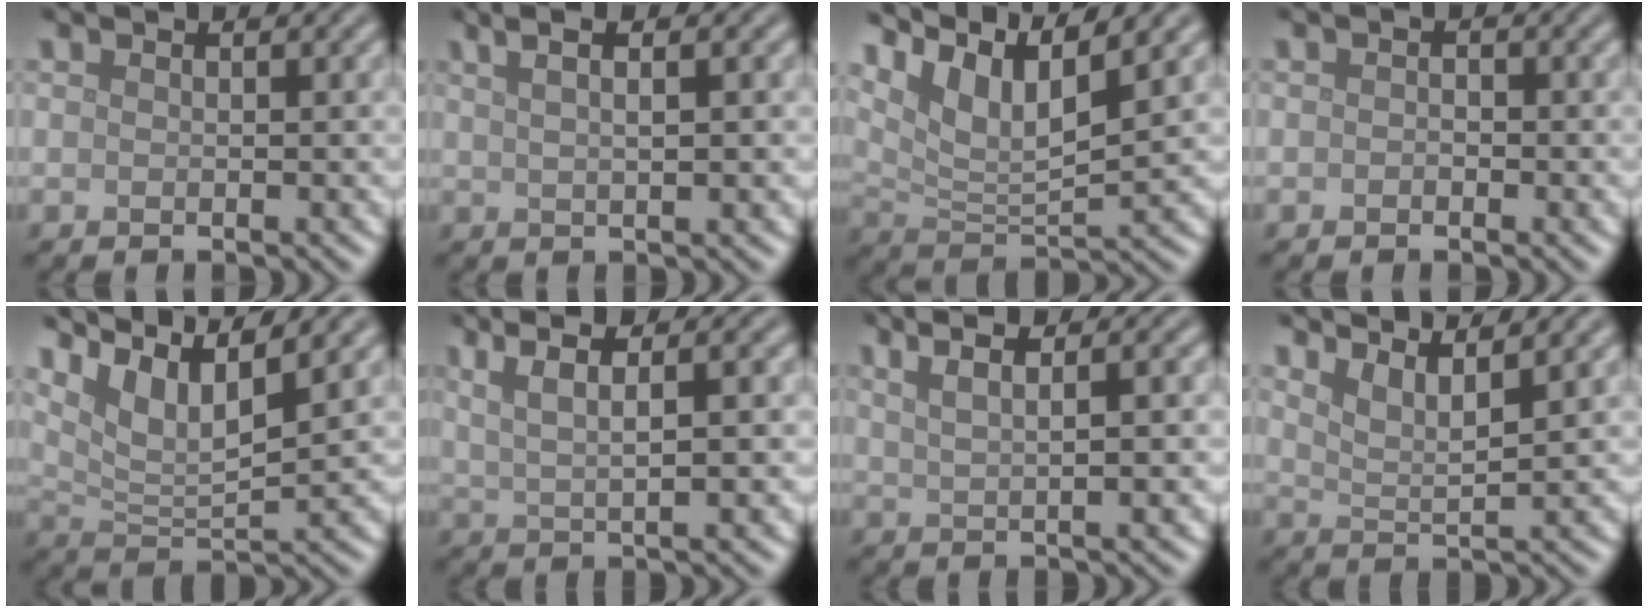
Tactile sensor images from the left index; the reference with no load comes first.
{"total": 4.8, "force": [2.5, 1.9, 3.7], "torque": [-0.037, 0.021, 0.016]}
{"total": 7.5, "force": [4.8, 2.1, 5.4], "torque": [-0.109, 0.002, 0.094]}
{"total": 0.8, "force": [-0.2, 0.6, 0.5], "torque": [-0.007, -0.002, -0.006]}
{"total": 6.6, "force": [4.2, 1.8, 4.7], "torque": [-0.097, 0.001, 0.085]}
{"total": 5.8, "force": [2.6, 1.5, 4.9], "torque": [-0.082, 0.010, 0.032]}
{"total": 5.9, "force": [2.8, 2.2, 4.6], "torque": [-0.057, 0.023, 0.023]}
{"total": 3.4, "force": [2.7, 0.7, 2.1], "torque": [-0.030, -0.001, 0.049]}